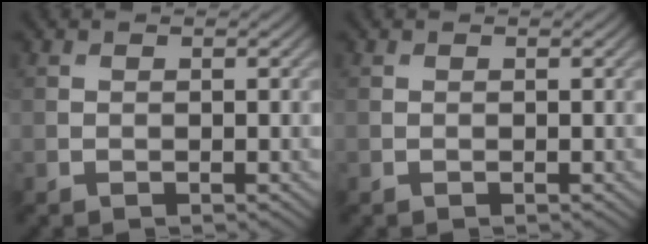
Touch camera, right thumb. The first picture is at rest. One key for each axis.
{"total": 0.0}